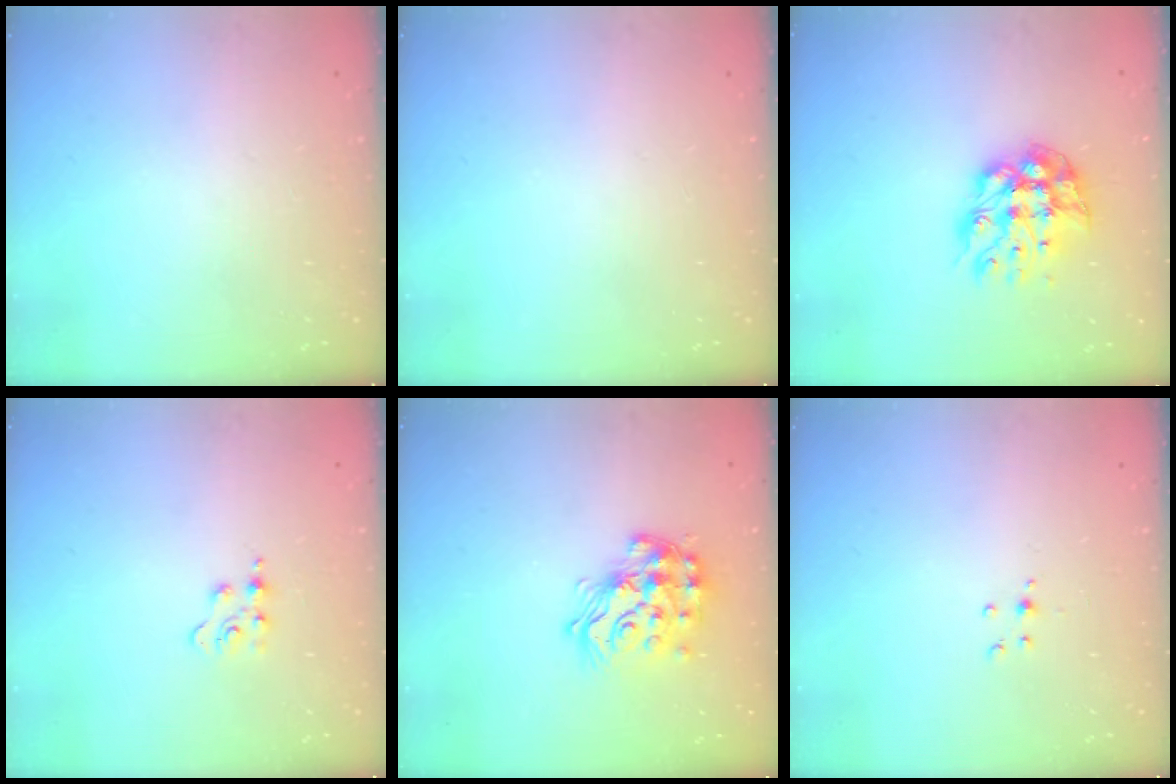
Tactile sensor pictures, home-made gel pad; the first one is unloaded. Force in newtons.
{"total": 0.0}
{"total": 11.6, "press": 11.6, "slide": 0.9}
{"total": 2.9, "press": 2.9, "slide": 0.4}
{"total": 18.2, "press": 18.1, "slide": 1.0}
{"total": 3.6, "press": 3.5, "slide": 0.9}